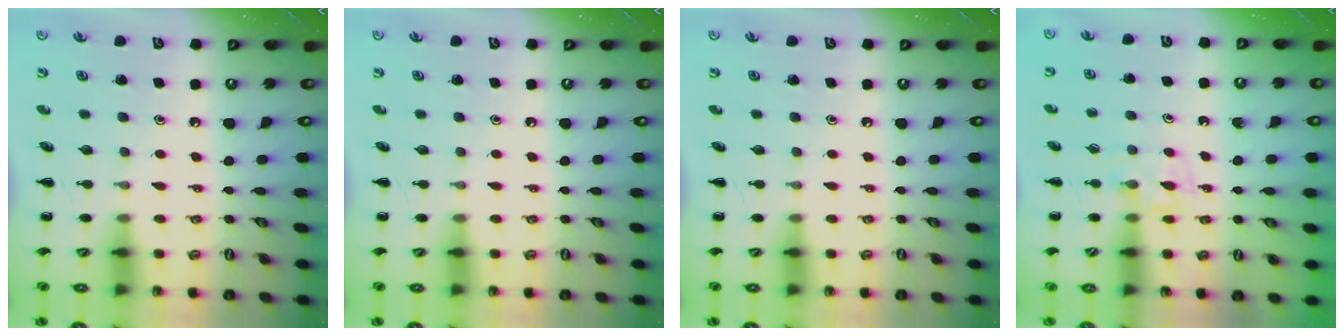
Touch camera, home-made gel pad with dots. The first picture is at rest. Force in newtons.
{"total": 0.0}
{"total": 0.0}
{"total": 5.7, "press": 5.5, "slide": 1.5}